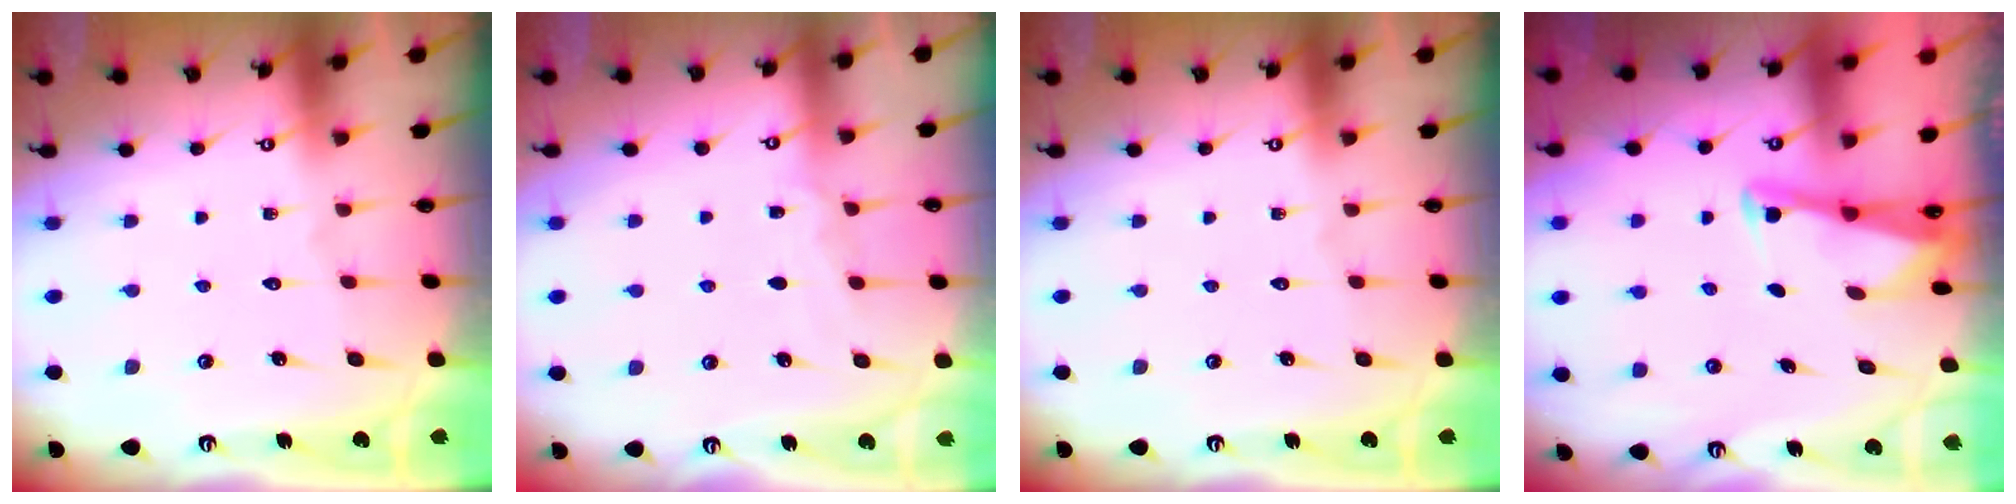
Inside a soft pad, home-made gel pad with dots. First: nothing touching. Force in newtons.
{"total": 4.0, "press": 4.0, "slide": 0.6}
{"total": 0.0}
{"total": 2.5, "press": 2.5, "slide": 0.1}